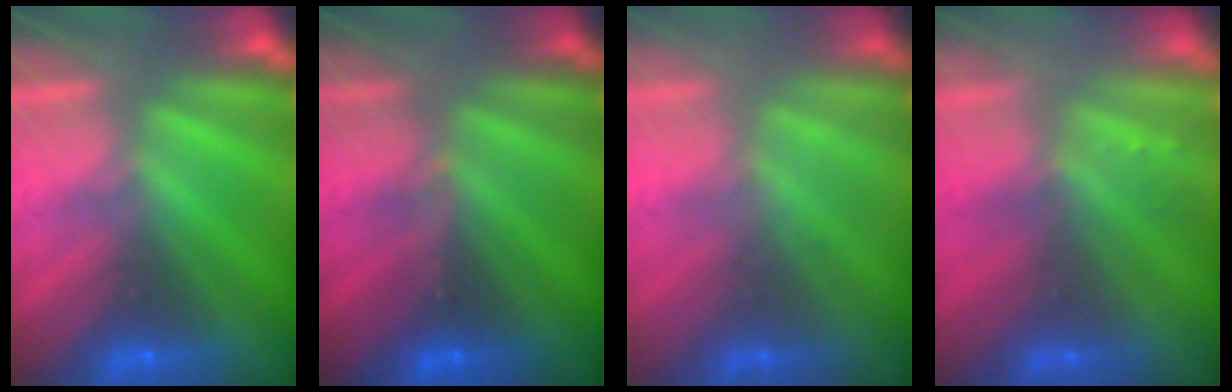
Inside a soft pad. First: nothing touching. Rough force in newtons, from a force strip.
{"total": 2.7}
{"total": 1.2}
{"total": 2.3}